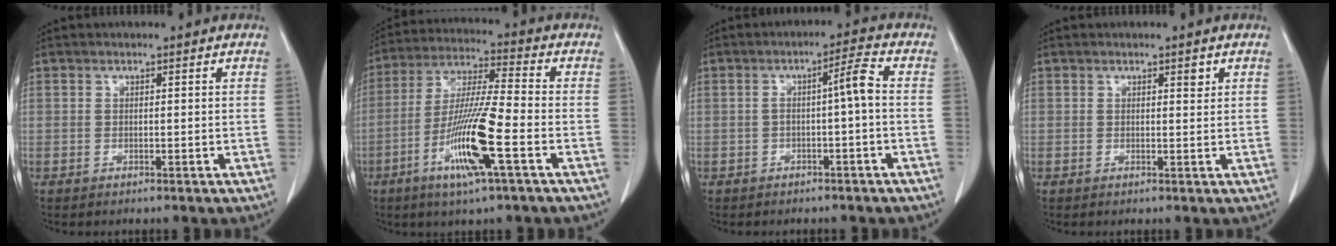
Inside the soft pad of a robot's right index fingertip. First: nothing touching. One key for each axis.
{"total": 13.5, "fx": -5.1, "fy": 0.3, "fz": 12.5, "tx": -0.249, "ty": -0.015, "tz": -0.098}
{"total": 3.9, "fx": -0.3, "fy": 0.1, "fz": 3.9, "tx": -0.063, "ty": 0.017, "tz": -0.005}
{"total": 1.3, "fx": 0.8, "fy": 0.4, "fz": 0.9, "tx": -0.010, "ty": -0.002, "tz": 0.010}